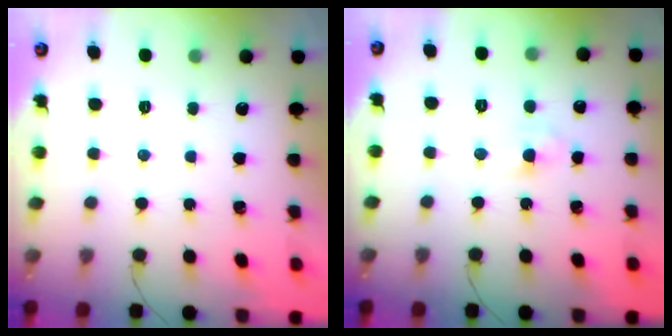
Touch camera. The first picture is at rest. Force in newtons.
{"total": 2.8, "press": 2.6, "slide": 1.0}